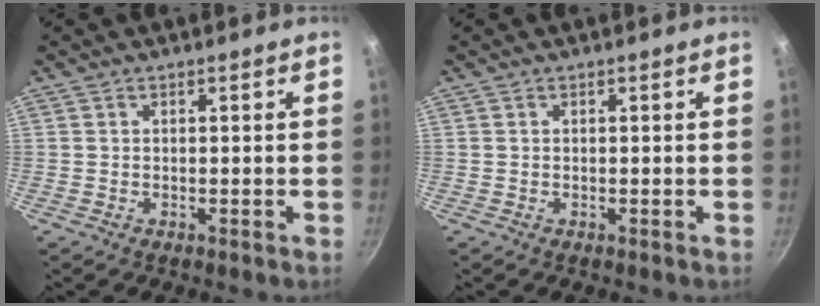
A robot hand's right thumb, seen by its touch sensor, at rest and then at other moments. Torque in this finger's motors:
{"motor_torque": [-0.01, 0.01, 0.00, 0.00, 0.00]}